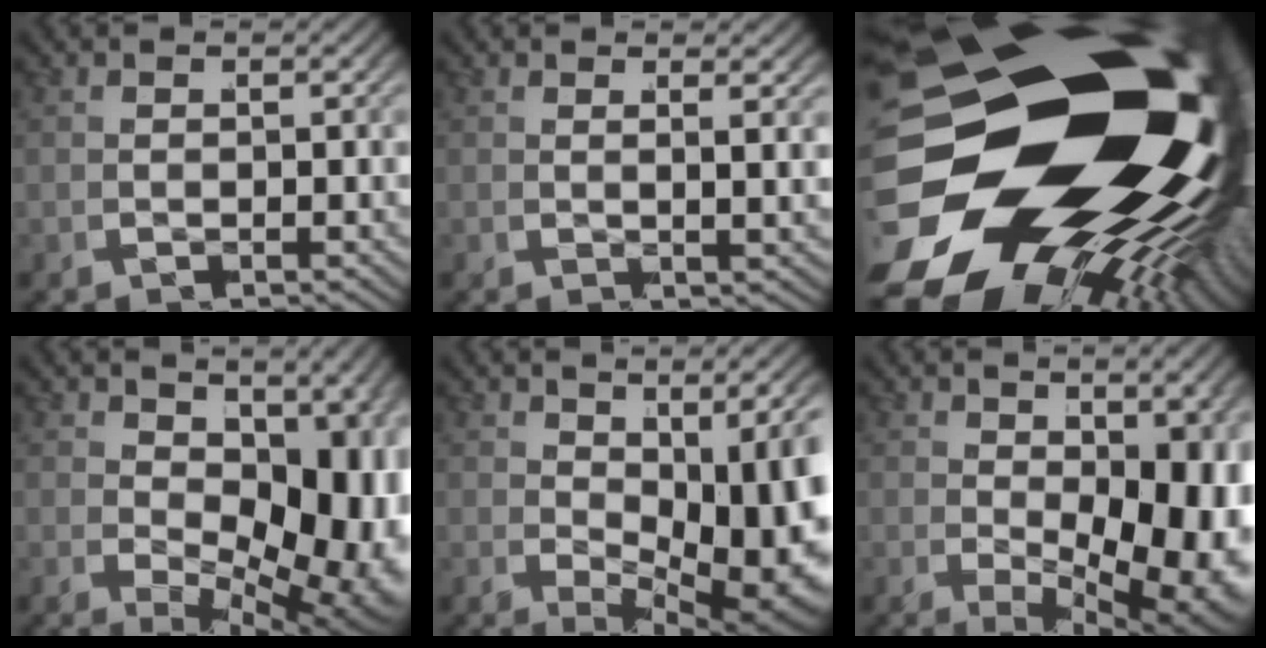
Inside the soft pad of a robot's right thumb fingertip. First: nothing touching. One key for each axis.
{"total": 1.4, "fx": 1.0, "fy": -0.7, "fz": 0.6, "tx": -0.011, "ty": 0.008, "tz": 0.017}
{"total": 44.8, "fx": -2.7, "fy": 27.9, "fz": 35.0, "tx": -0.491, "ty": -0.072, "tz": -0.023}
{"total": 10.8, "fx": -0.7, "fy": 5.9, "fz": 9.0, "tx": -0.146, "ty": -0.049, "tz": 0.023}
{"total": 9.8, "fx": -0.2, "fy": 4.7, "fz": 8.6, "tx": -0.119, "ty": -0.025, "tz": 0.027}
{"total": 10.7, "fx": -1.3, "fy": 5.6, "fz": 9.1, "tx": -0.137, "ty": -0.039, "tz": 0.011}